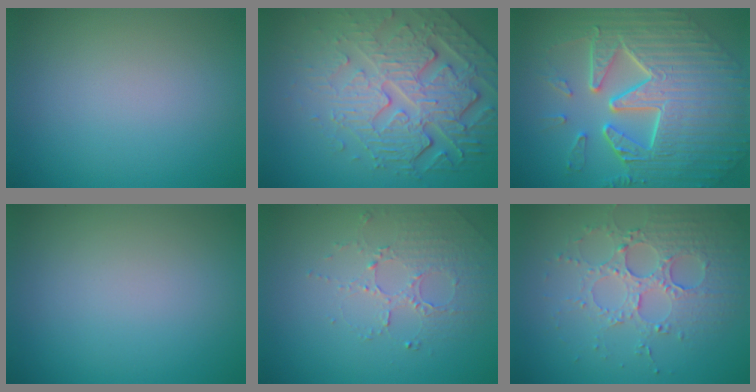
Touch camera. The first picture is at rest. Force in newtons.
{"total": 7.8, "press": 5.5, "slide": 5.5}
{"total": 11.1, "press": 7.7, "slide": 8.0}
{"total": 0.0}
{"total": 1.9, "press": 1.5, "slide": 1.1}
{"total": 4.0, "press": 3.8, "slide": 1.3}